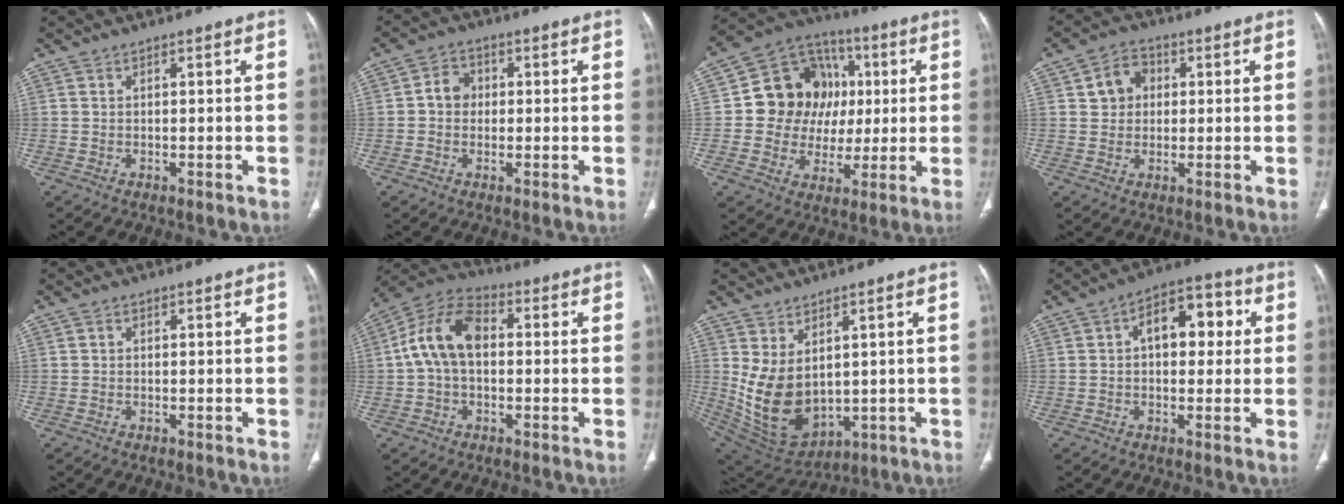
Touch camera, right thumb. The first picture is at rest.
{"total": 4.4, "force": [0.2, 3.9, 2.2], "torque": [-0.020, 0.013, -0.004]}
{"total": 17.1, "force": [2.0, 14.7, 8.4], "torque": [-0.088, 0.023, 0.042]}
{"total": 6.3, "force": [1.4, 5.3, 2.9], "torque": [-0.025, 0.005, 0.019]}
{"total": 0.7, "force": [0.1, 0.6, 0.3], "torque": [-0.001, 0.002, 0.001]}
{"total": 12.5, "force": [0.9, 8.1, 9.5], "torque": [-0.174, 0.034, 0.005]}
{"total": 12.6, "force": [1.7, 8.2, 9.4], "torque": [-0.160, -0.021, 0.069]}
{"total": 11.0, "force": [2.2, 6.4, 8.7], "torque": [-0.097, 0.026, 0.027]}